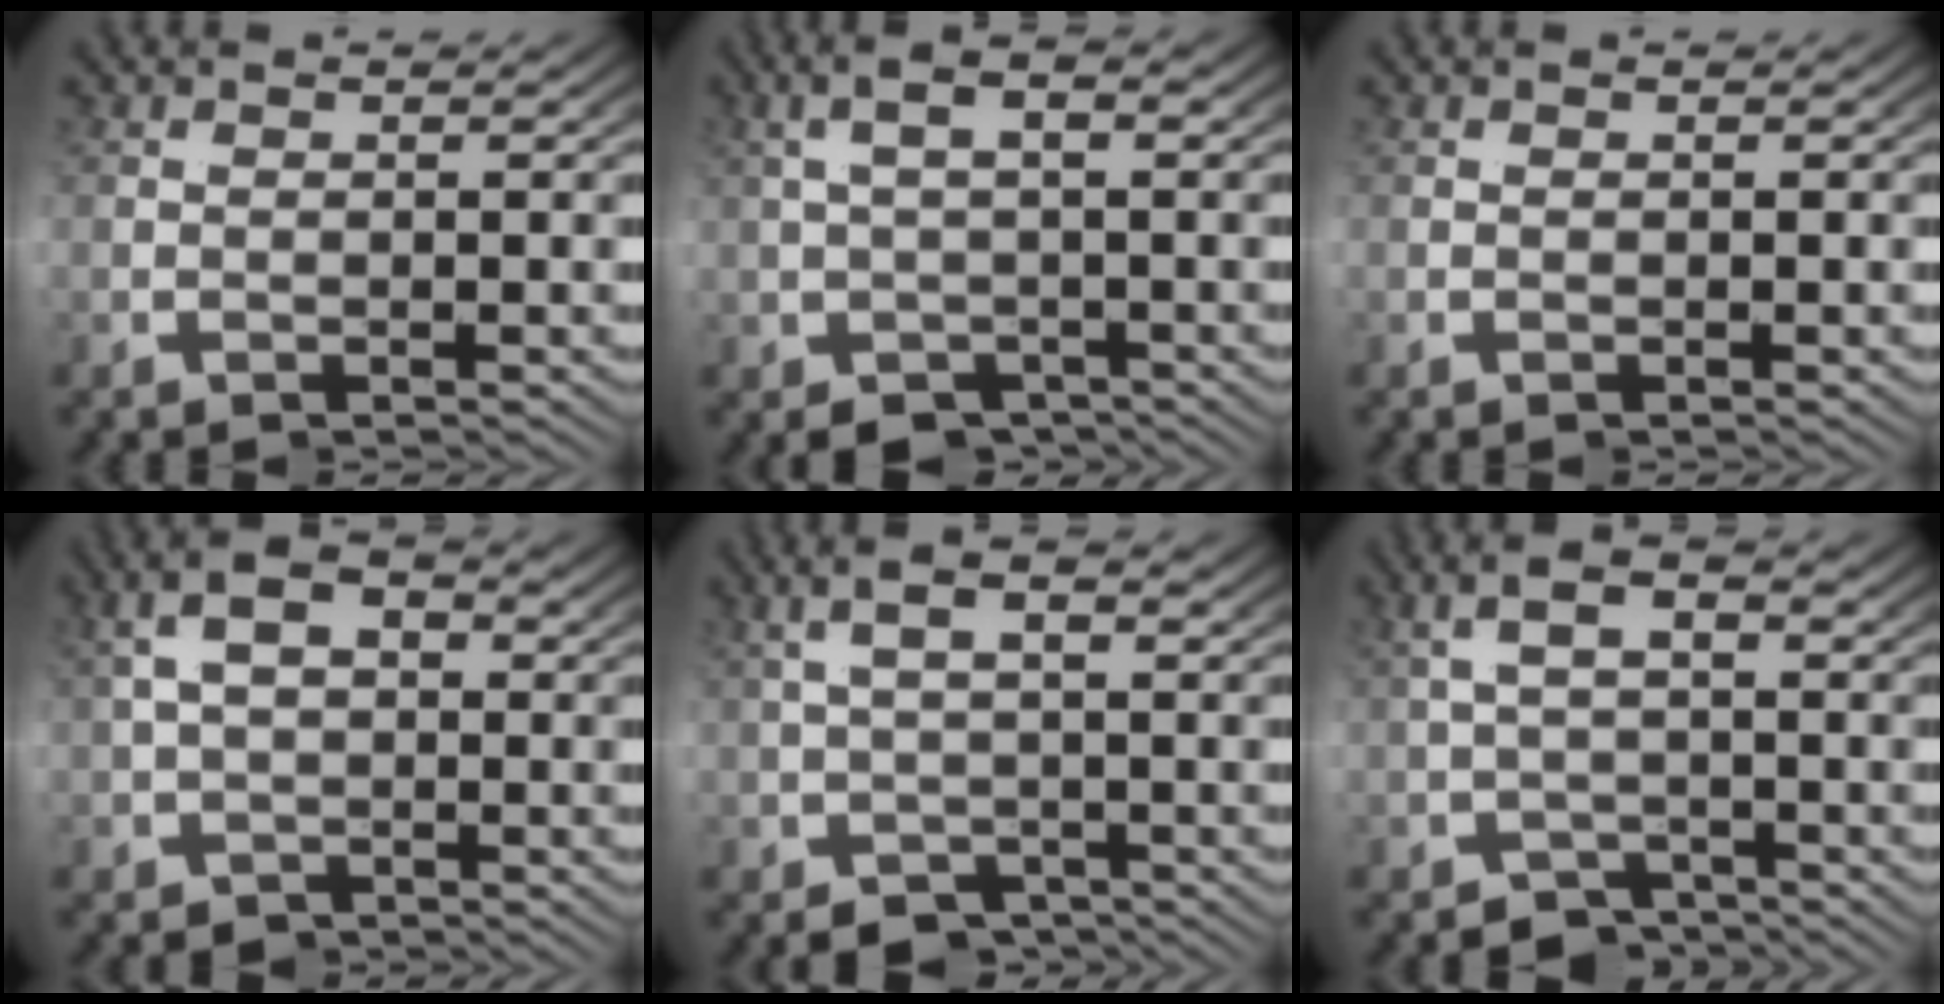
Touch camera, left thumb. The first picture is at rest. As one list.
[{"total": 3.3, "force": [-0.5, 1.8, 2.7], "torque": [-0.037, 0.002, -0.009]}, {"total": 0.0}, {"total": 5.2, "force": [0.5, 3.9, 3.3], "torque": [-0.057, -0.007, 0.014]}, {"total": 3.7, "force": [-0.6, 2.2, 2.9], "torque": [-0.043, -0.002, -0.008]}, {"total": 3.8, "force": [-0.2, 2.6, 2.7], "torque": [-0.049, -0.004, -0.006]}]